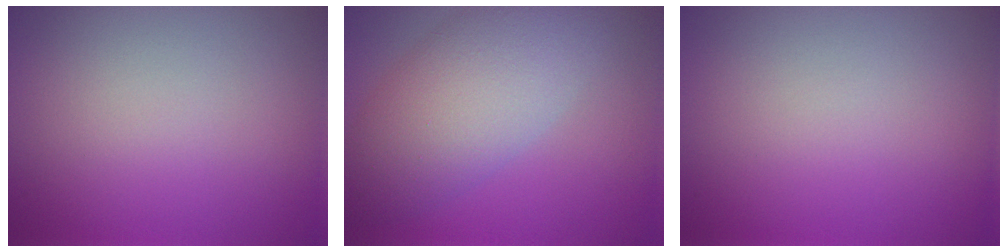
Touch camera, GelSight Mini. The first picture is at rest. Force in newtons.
{"total": 7.2, "press": 7.2, "slide": 0.4}
{"total": 0.0}